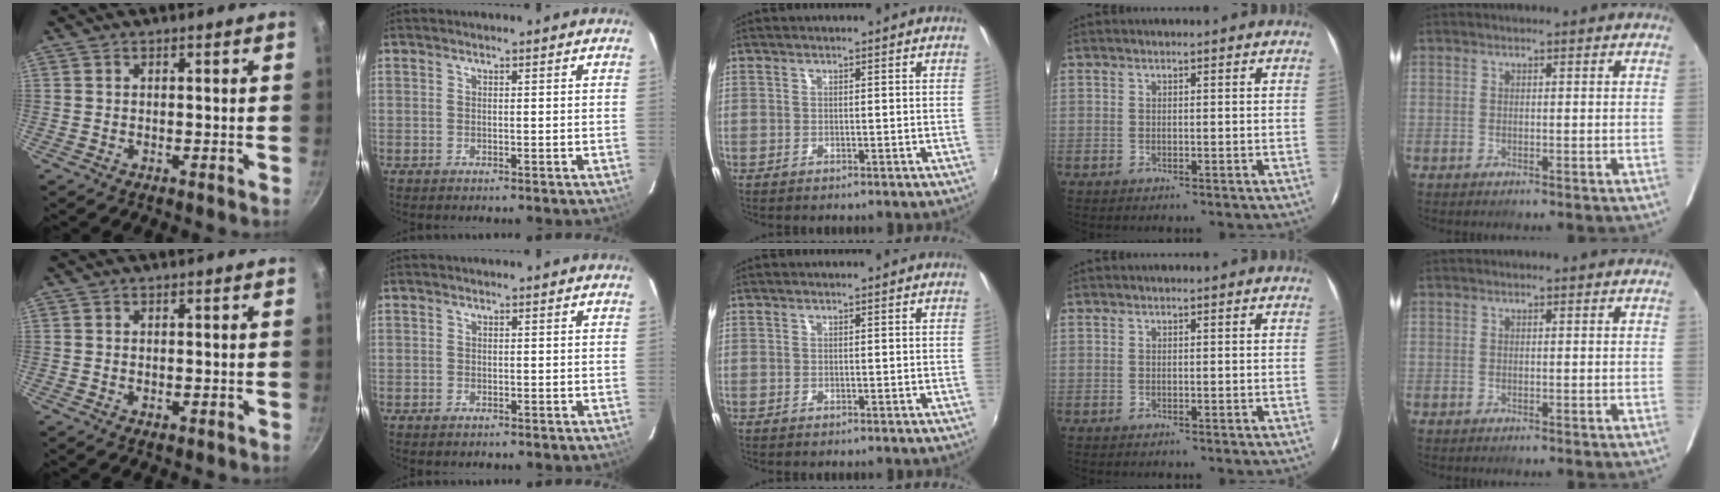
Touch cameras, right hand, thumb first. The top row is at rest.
{"thumb": {"total": 0.9, "force": [-0.2, 0.6, 0.7], "torque": [-0.011, 0.000, -0.003]}, "index": {"total": 0.8, "force": [-0.6, 0.5, 0.2], "torque": [-0.002, 0.001, -0.009]}}